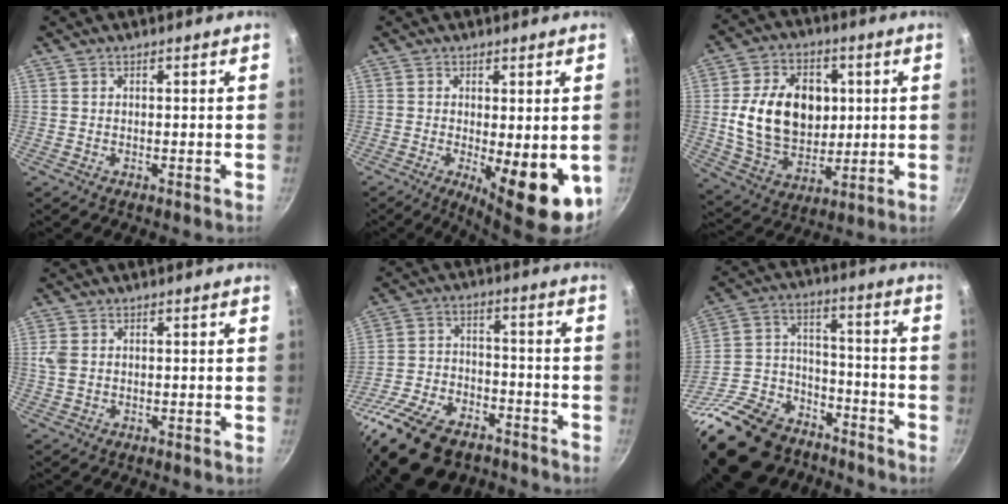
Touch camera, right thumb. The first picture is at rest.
{"total": 11.2, "force": [-2.3, 3.7, 10.3], "torque": [-0.120, -0.010, -0.017]}
{"total": 17.8, "force": [2.1, 12.9, 12.0], "torque": [-0.180, 0.000, 0.042]}
{"total": 2.9, "force": [0.3, 2.2, 1.9], "torque": [-0.041, 0.003, 0.007]}
{"total": 20.8, "force": [-14.3, 10.9, 10.6], "torque": [-0.195, 0.055, -0.245]}
{"total": 26.9, "force": [-18.8, 14.9, 12.3], "torque": [-0.213, 0.097, -0.304]}